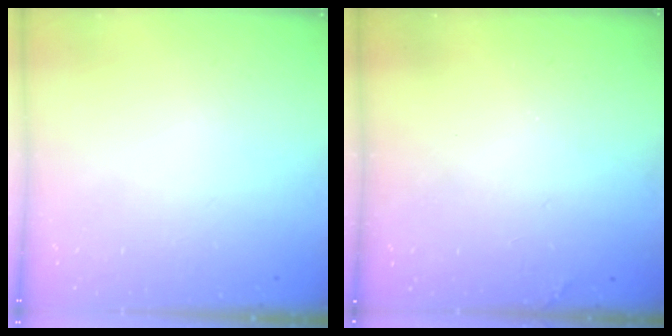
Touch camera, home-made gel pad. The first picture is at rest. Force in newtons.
{"total": 5.0, "press": 5.0, "slide": 0.0}